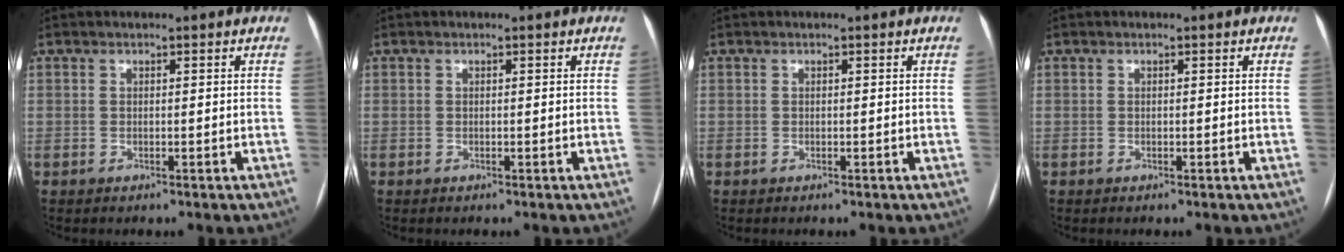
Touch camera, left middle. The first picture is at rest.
{"total": 0.0}
{"total": 0.0}
{"total": 0.0}